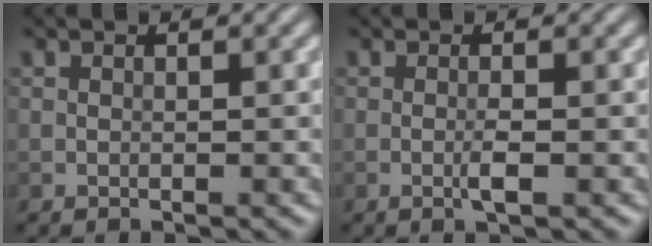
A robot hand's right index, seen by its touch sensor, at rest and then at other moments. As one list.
[{"total": 1.4, "force": [-0.4, 0.1, 1.4], "torque": [-0.026, -0.001, -0.010]}]